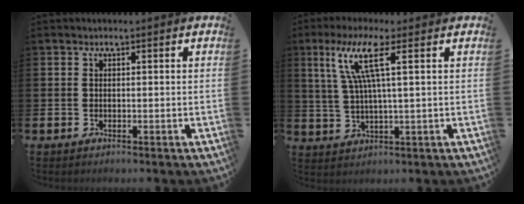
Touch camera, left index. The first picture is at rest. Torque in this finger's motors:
{"motor_torque": [1.20, 0.84, 0.33, 0.10]}